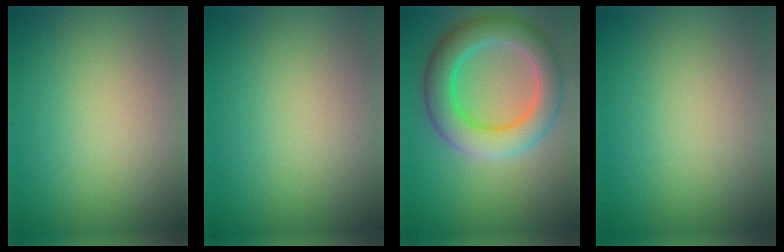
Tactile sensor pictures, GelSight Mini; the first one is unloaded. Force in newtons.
{"total": 0.0}
{"total": 7.2, "press": 7.2, "slide": 0.2}
{"total": 0.0}